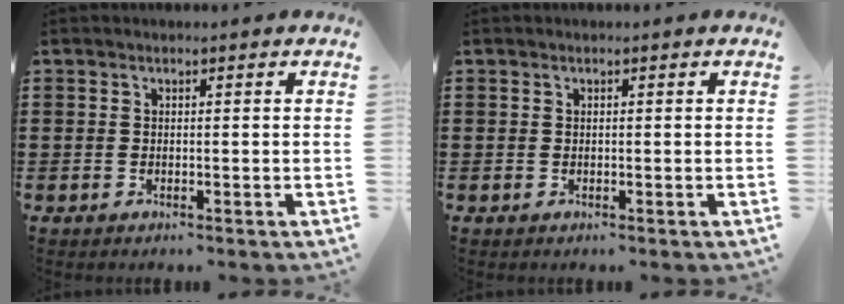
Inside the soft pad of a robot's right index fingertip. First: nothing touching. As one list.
[{"total": 0.0}]